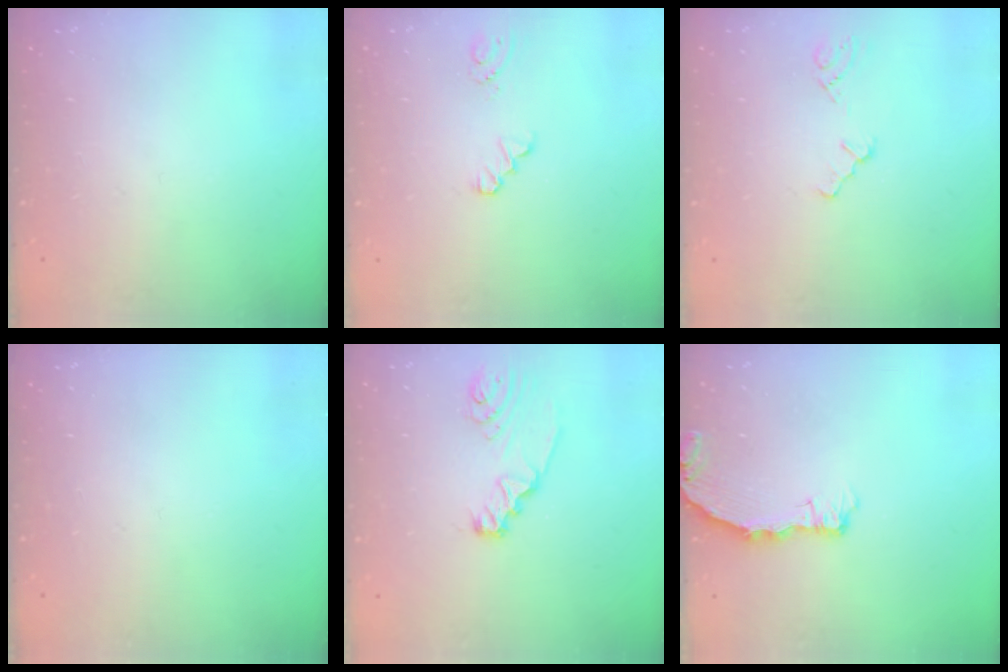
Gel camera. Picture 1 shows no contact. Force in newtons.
{"total": 0.0}
{"total": 1.8, "press": 1.8, "slide": 0.3}
{"total": 0.0}
{"total": 4.7, "press": 4.6, "slide": 0.5}
{"total": 3.7, "press": 3.7, "slide": 0.4}